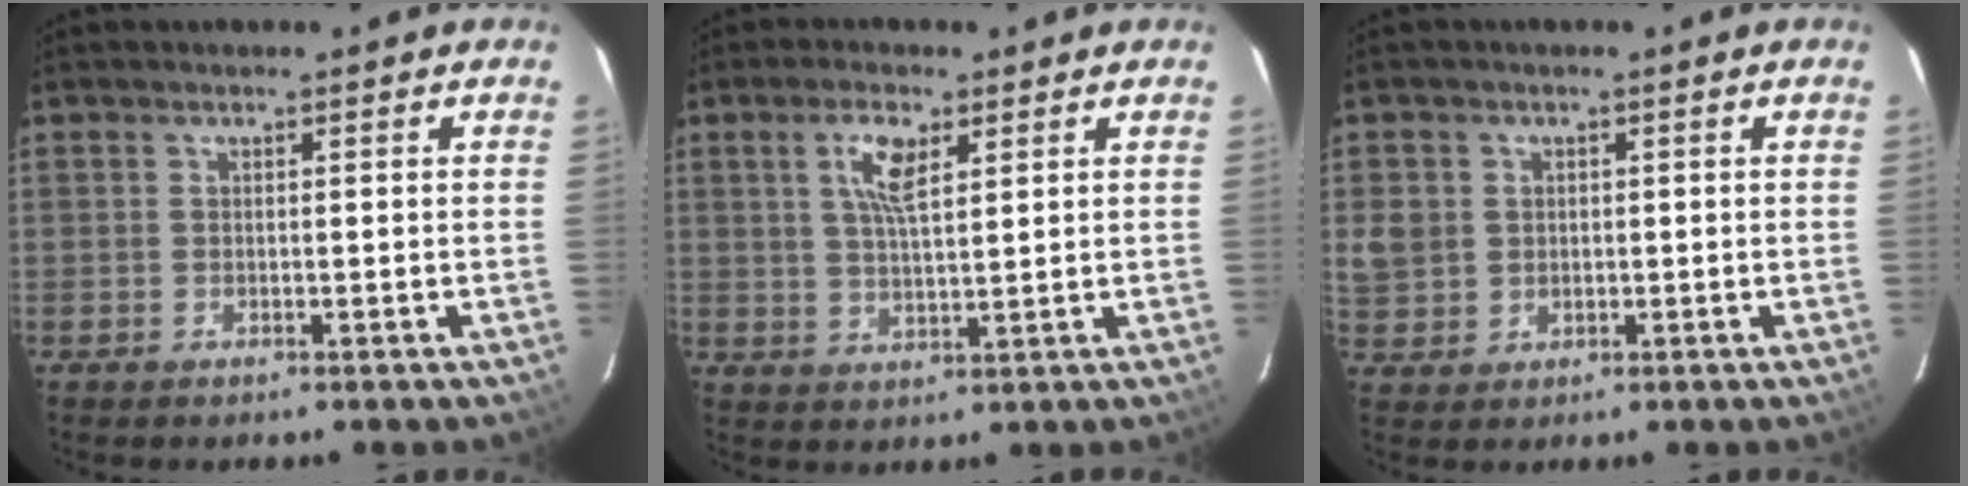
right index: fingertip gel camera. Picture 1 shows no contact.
{"total": 5.8, "force": [2.6, 2.0, 4.8], "torque": [-0.091, 0.006, 0.051]}
{"total": 6.3, "force": [0.6, 5.9, 2.2], "torque": [-0.058, 0.008, 0.019]}